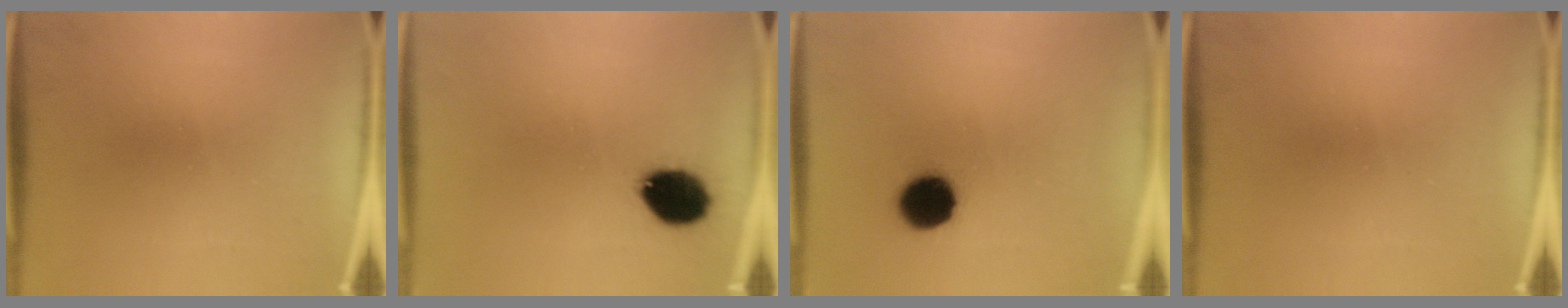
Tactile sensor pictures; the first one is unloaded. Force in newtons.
{"total": 10.9}
{"total": 9.5}
{"total": 0.0}